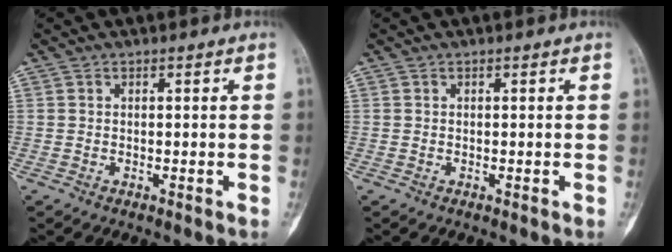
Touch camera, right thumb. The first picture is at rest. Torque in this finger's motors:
{"motor_torque": [0.26, 0.11, 0.14, -0.01, 0.06]}